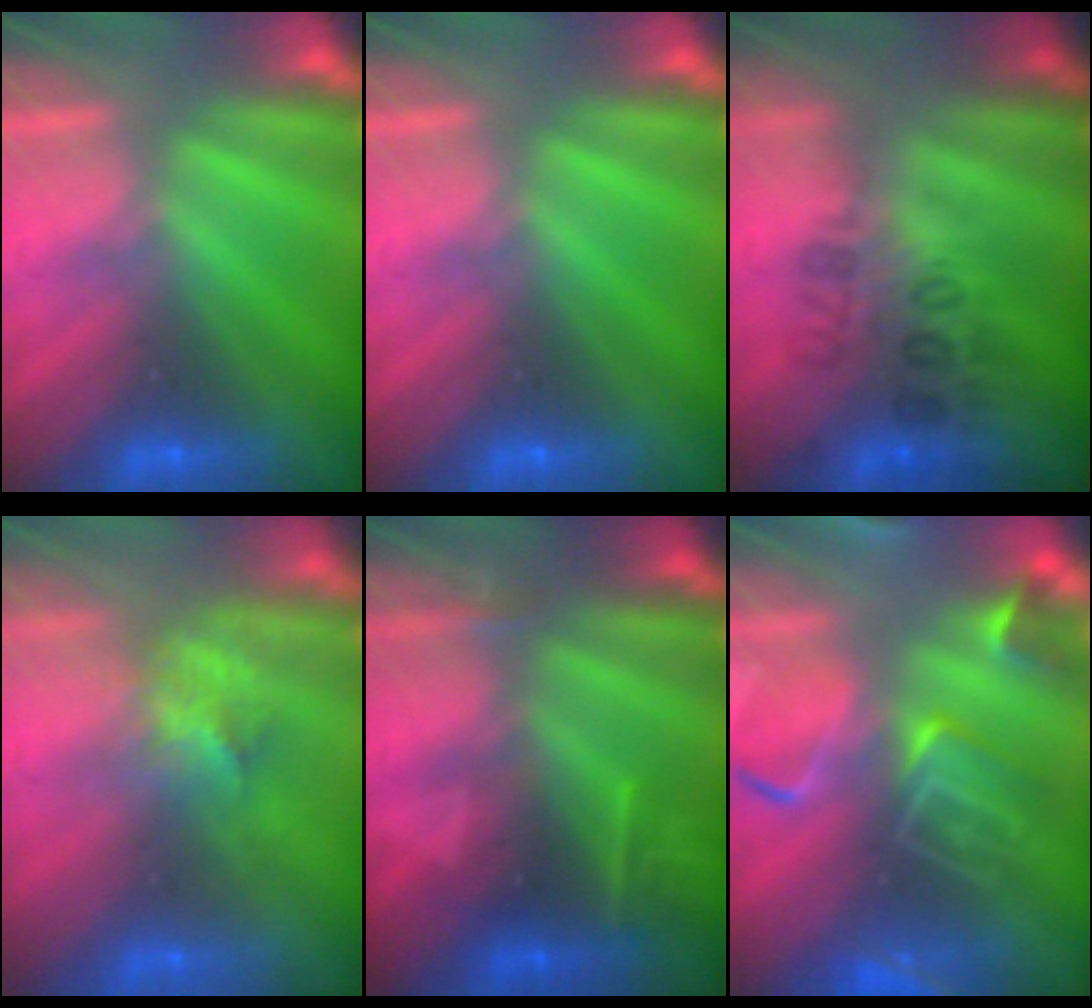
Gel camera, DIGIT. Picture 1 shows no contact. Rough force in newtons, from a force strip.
{"total": 0.0}
{"total": 2.9}
{"total": 2.7}
{"total": 2.4}
{"total": 8.7}